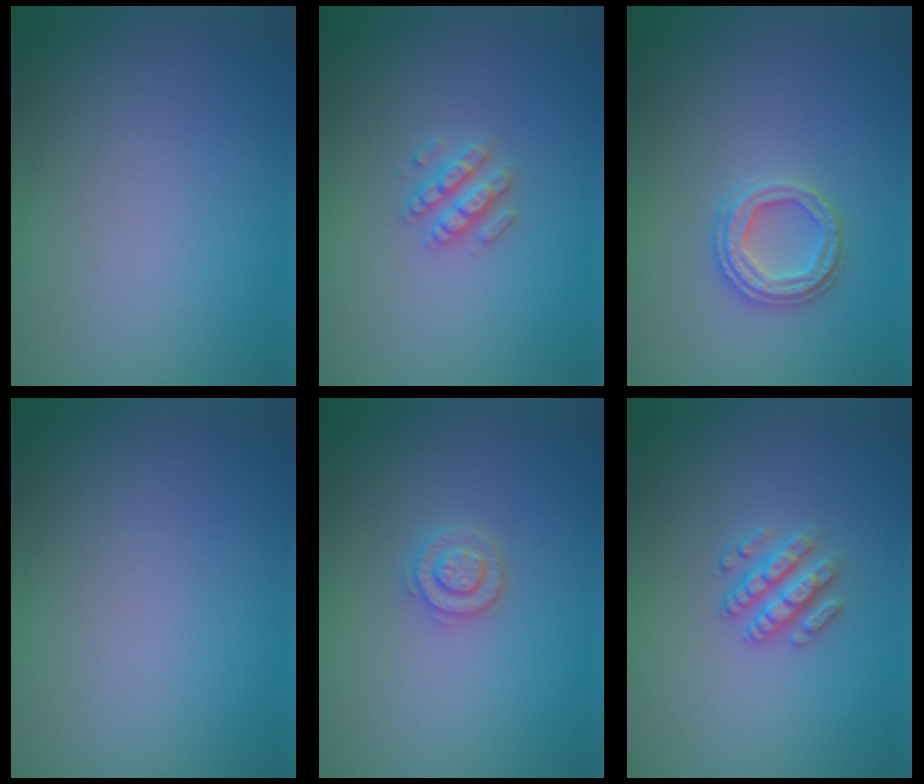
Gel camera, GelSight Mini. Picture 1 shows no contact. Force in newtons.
{"total": 2.5, "press": 2.4, "slide": 0.5}
{"total": 2.6, "press": 2.5, "slide": 0.3}
{"total": 0.0}
{"total": 2.0, "press": 1.9, "slide": 0.4}
{"total": 2.3, "press": 1.9, "slide": 1.4}